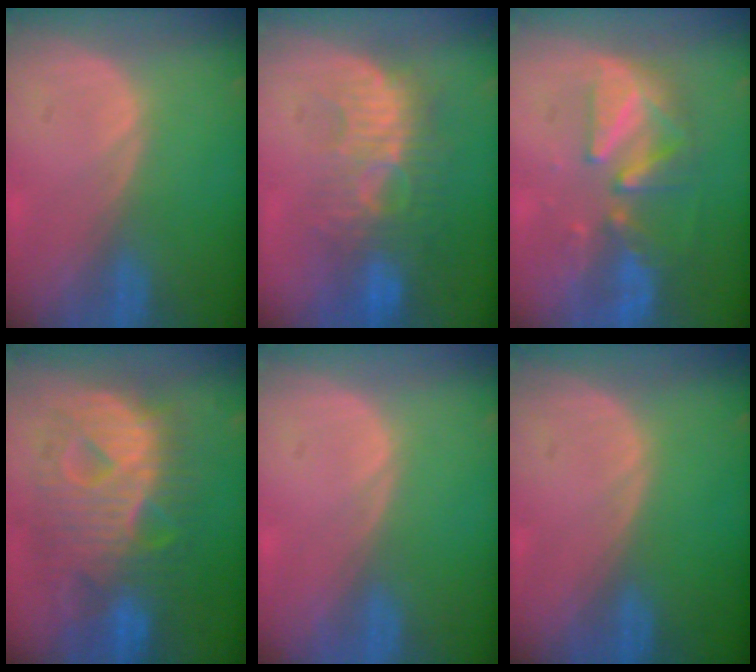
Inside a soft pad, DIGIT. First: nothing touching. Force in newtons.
{"total": 9.5, "press": 9.0, "slide": 3.2}
{"total": 8.3, "press": 8.1, "slide": 1.9}
{"total": 12.4, "press": 12.4, "slide": 1.4}
{"total": 0.5, "press": 0.1, "slide": 0.5}
{"total": 0.0}